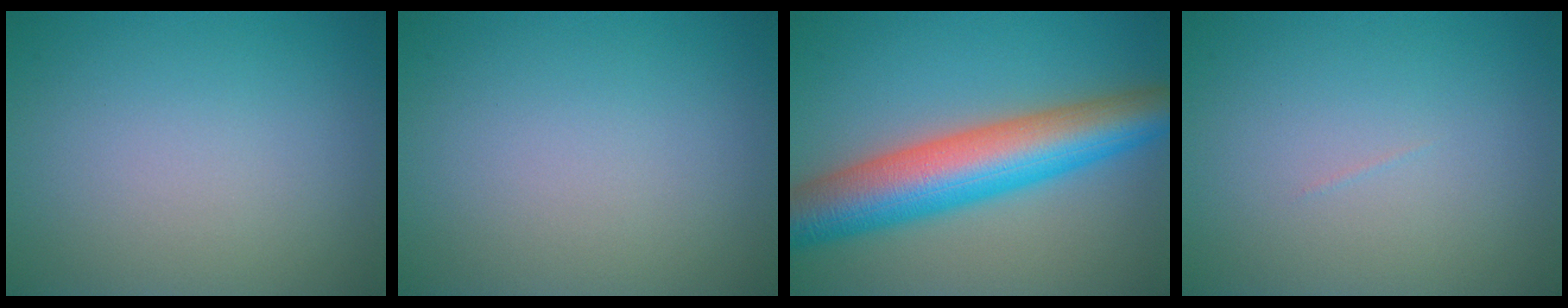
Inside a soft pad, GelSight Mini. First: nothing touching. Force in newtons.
{"total": 0.0}
{"total": 10.2, "press": 10.2, "slide": 0.3}
{"total": 0.0}